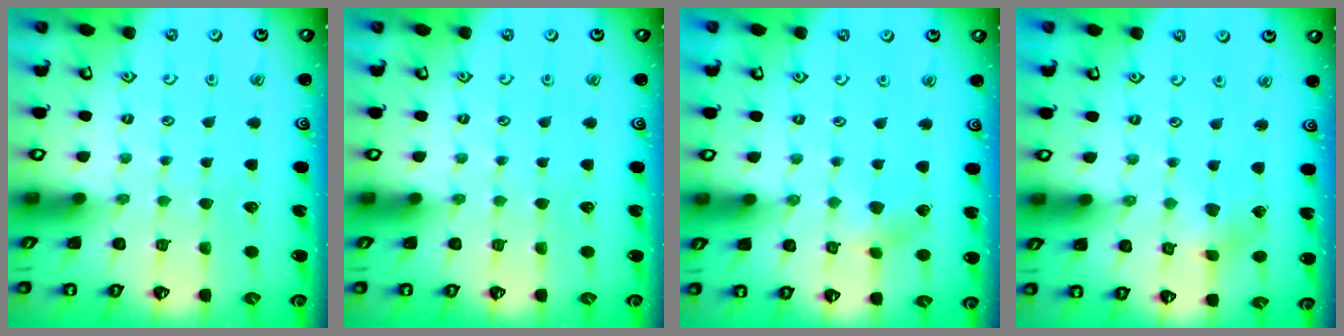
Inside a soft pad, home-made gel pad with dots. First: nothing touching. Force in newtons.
{"total": 0.0}
{"total": 4.6, "press": 4.6, "slide": 0.4}
{"total": 3.0, "press": 3.0, "slide": 0.1}